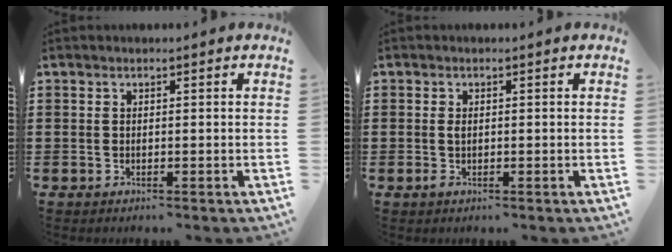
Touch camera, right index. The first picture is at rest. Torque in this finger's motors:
{"motor_torque": [1.05, 1.01, 0.12, 0.03]}